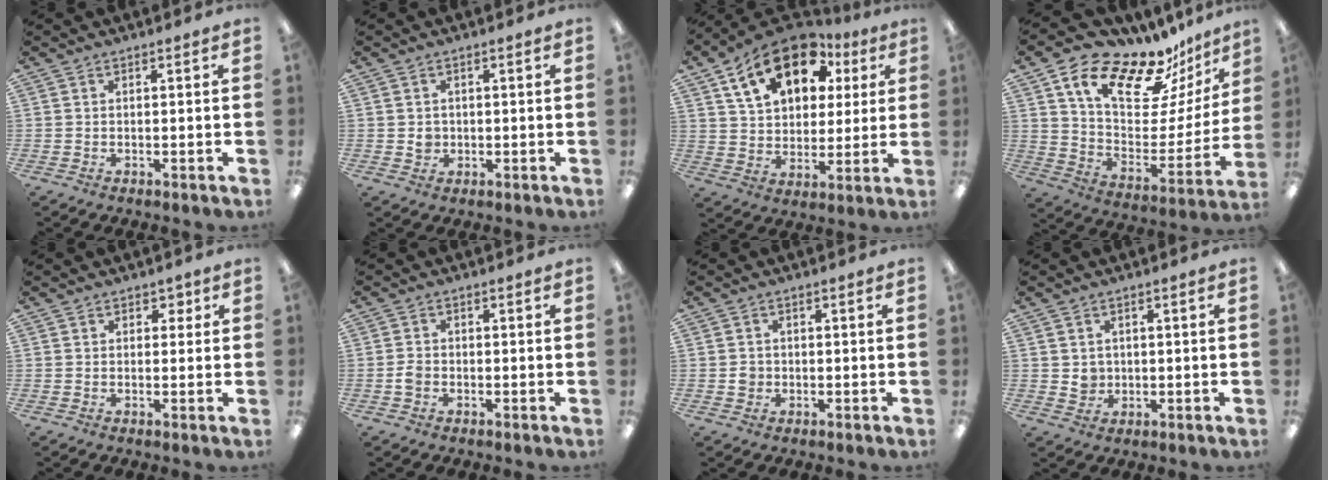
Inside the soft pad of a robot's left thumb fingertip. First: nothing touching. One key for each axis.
{"total": 2.3, "fx": 0.1, "fy": 2.2, "fz": 0.7, "tx": -0.008, "ty": 0.001, "tz": -0.002}
{"total": 18.7, "fx": 10.4, "fy": 11.3, "fz": 10.7, "tx": -0.179, "ty": -0.032, "tz": 0.187}
{"total": 19.2, "fx": 14.9, "fy": 7.4, "fz": 9.6, "tx": -0.159, "ty": -0.116, "tz": 0.255}
{"total": 2.5, "fx": 1.1, "fy": 2.0, "fz": 0.8, "tx": 0.000, "ty": 0.000, "tz": 0.017}
{"total": 2.2, "fx": -0.7, "fy": 1.8, "fz": 1.2, "tx": -0.022, "ty": 0.004, "tz": -0.013}
{"total": 2.1, "fx": -0.2, "fy": 2.0, "fz": 0.6, "tx": -0.005, "ty": 0.001, "tz": -0.009}
{"total": 3.1, "fx": 0.8, "fy": 3.0, "fz": 0.5, "tx": 0.001, "ty": -0.002, "tz": 0.012}